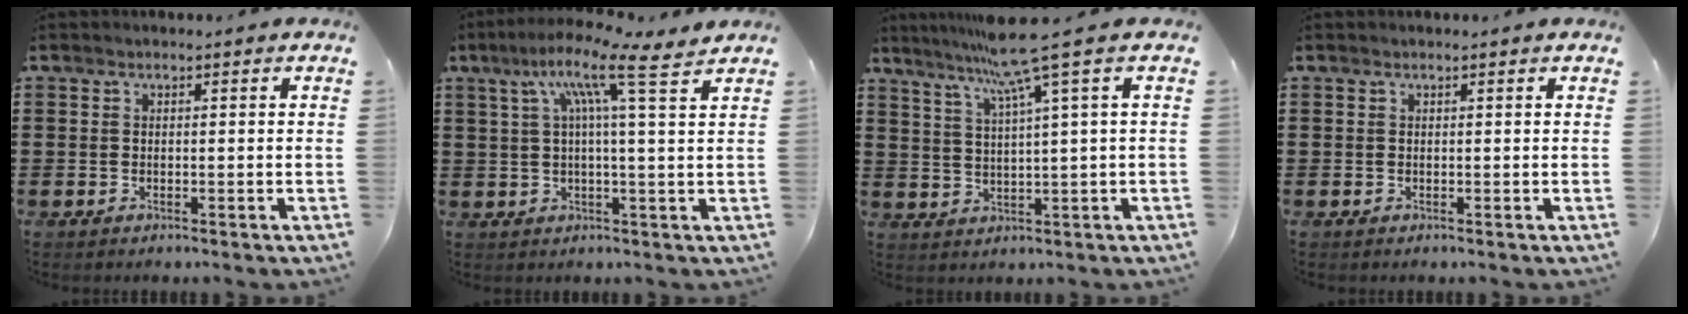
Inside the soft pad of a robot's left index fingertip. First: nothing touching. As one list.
[{"total": 9.8, "force": [5.6, 0.4, 8.1], "torque": [-0.158, -0.021, 0.088]}, {"total": 7.9, "force": [4.7, -1.6, 6.1], "torque": [-0.132, -0.016, 0.077]}, {"total": 0.0}]